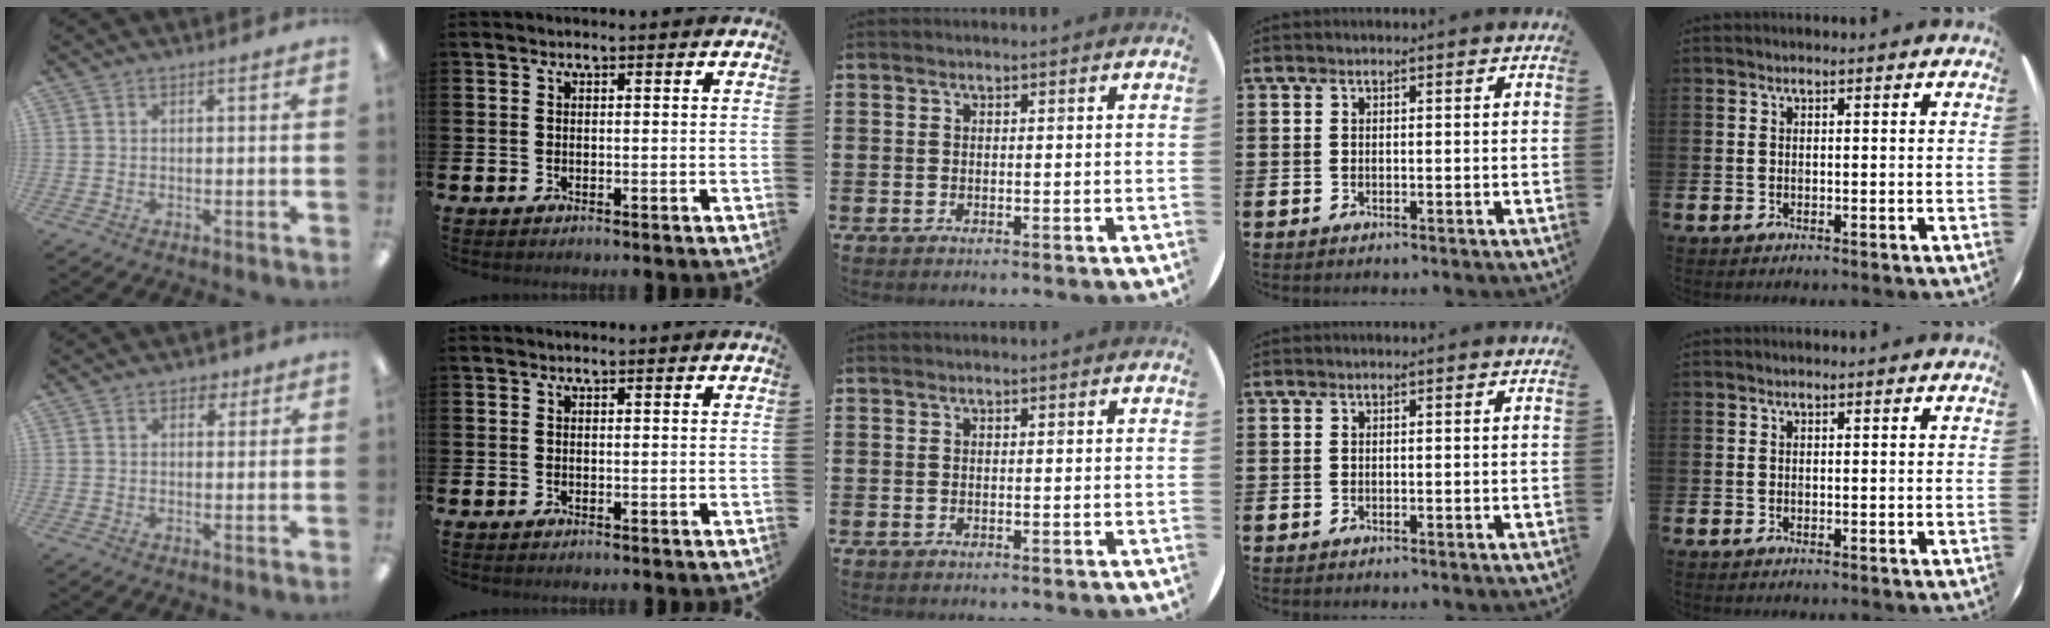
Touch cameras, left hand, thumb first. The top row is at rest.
{"thumb": {"total": 3.1, "force": [1.8, 1.9, 1.6], "torque": [-0.010, -0.005, 0.028]}}